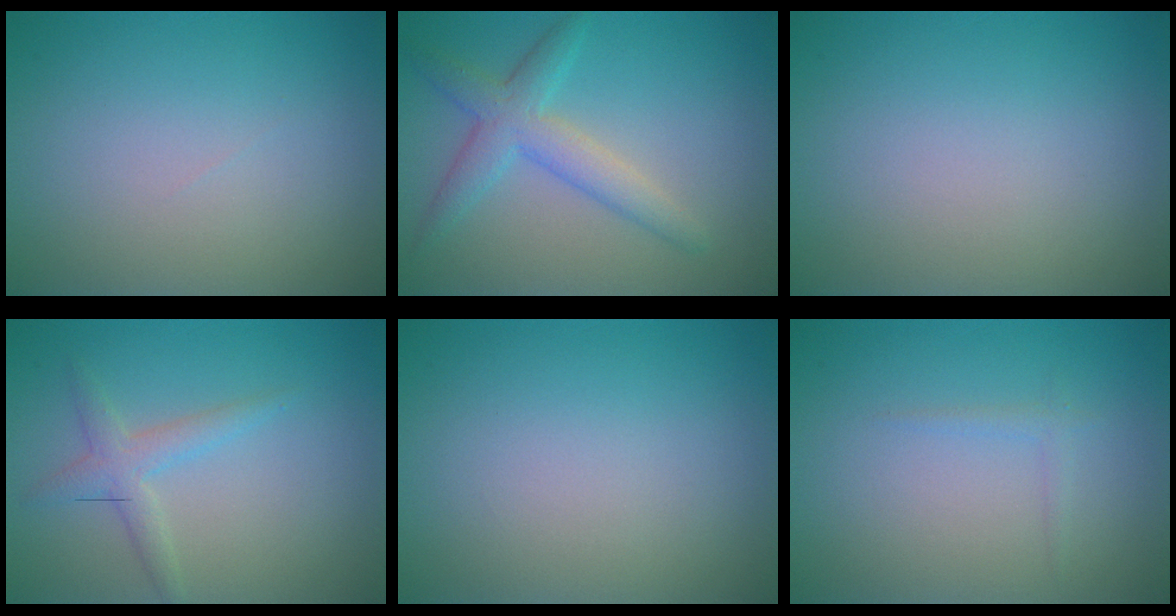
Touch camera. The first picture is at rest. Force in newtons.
{"total": 3.8, "press": 3.8, "slide": 0.1}
{"total": 0.0}
{"total": 2.1, "press": 2.1, "slide": 0.1}
{"total": 0.0}
{"total": 0.9, "press": 0.8, "slide": 0.1}